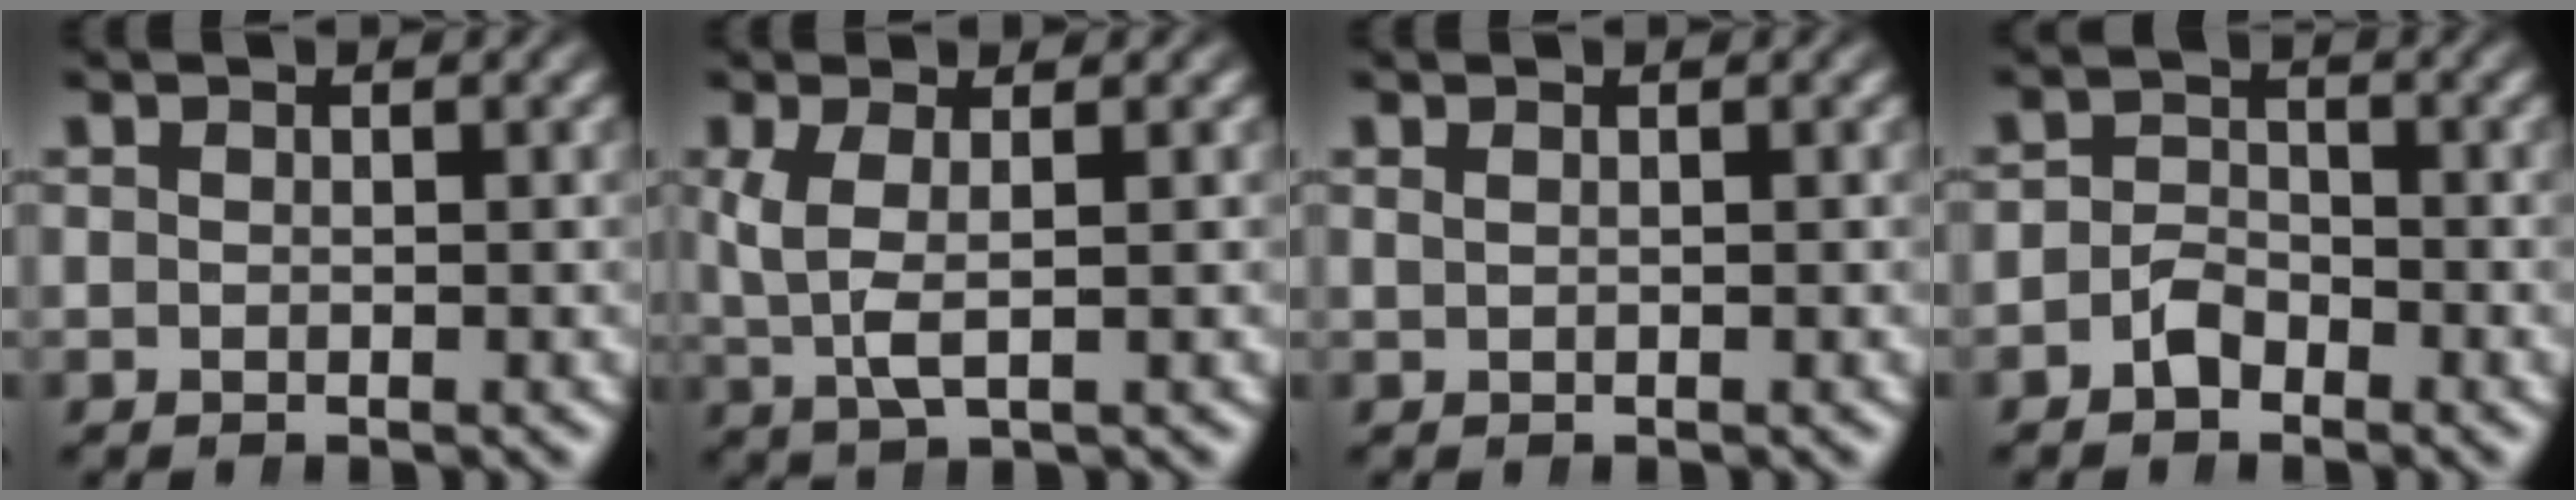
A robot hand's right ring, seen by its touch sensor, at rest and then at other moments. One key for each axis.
{"total": 2.7, "fx": 0.3, "fy": 0.9, "fz": 2.6, "tx": -0.070, "ty": -0.017, "tz": 0.018}
{"total": 0.7, "fx": 0.1, "fy": -0.7, "fz": 0.1, "tx": -0.003, "ty": -0.007, "tz": 0.008}
{"total": 2.1, "fx": -1.5, "fy": 1.4, "fz": 0.5, "tx": -0.014, "ty": -0.010, "tz": -0.026}